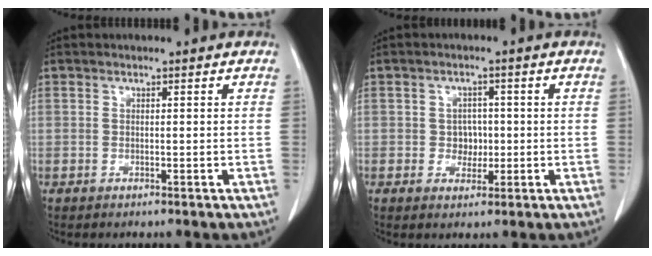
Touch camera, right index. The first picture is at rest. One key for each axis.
{"total": 3.0, "fx": -0.2, "fy": 2.5, "fz": 1.5, "tx": -0.015, "ty": 0.006, "tz": -0.002}